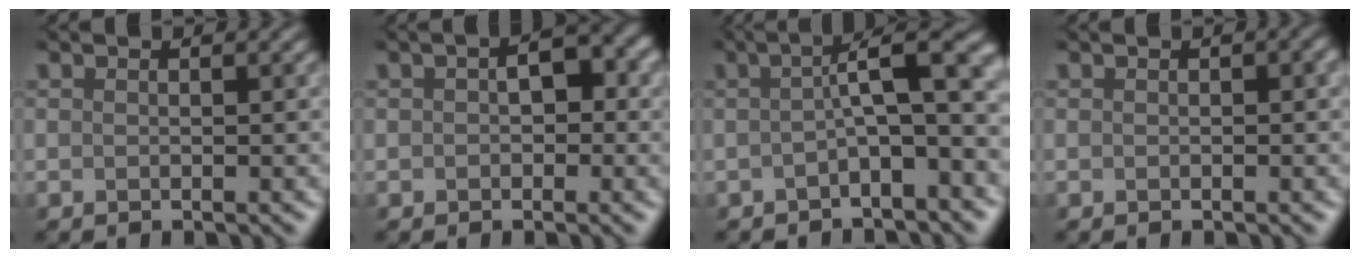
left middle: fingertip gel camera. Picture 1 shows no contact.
{"total": 2.4, "force": [-0.2, 1.6, 1.9], "torque": [-0.021, 0.011, -0.009]}
{"total": 5.5, "force": [-0.9, 1.1, 5.4], "torque": [-0.071, 0.026, -0.024]}
{"total": 1.2, "force": [-0.2, 0.7, 1.0], "torque": [-0.007, 0.003, -0.003]}